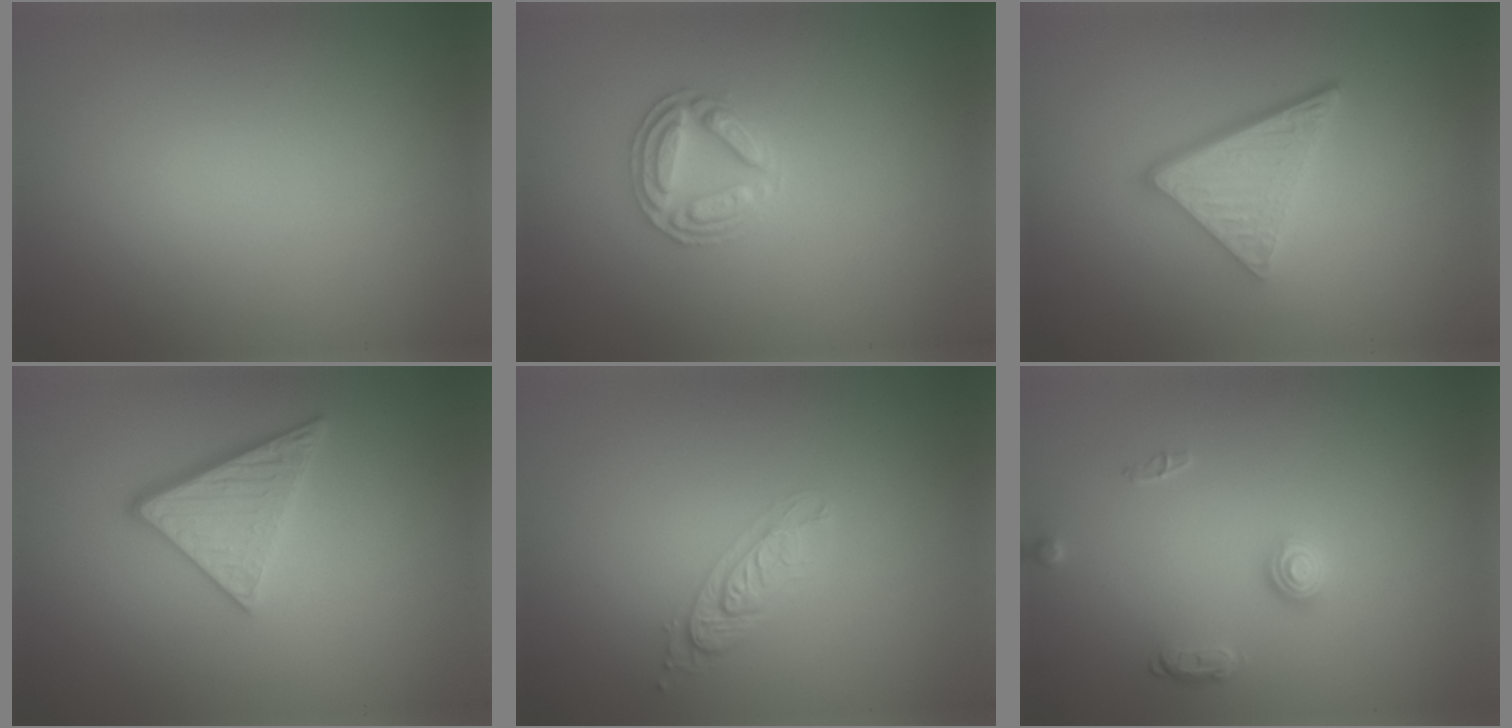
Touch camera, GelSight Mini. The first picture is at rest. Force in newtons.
{"total": 2.9, "press": 2.9, "slide": 0.2}
{"total": 4.8, "press": 3.4, "slide": 3.3}
{"total": 3.7, "press": 3.2, "slide": 1.8}
{"total": 2.0, "press": 2.0, "slide": 0.5}
{"total": 1.7, "press": 1.4, "slide": 1.0}